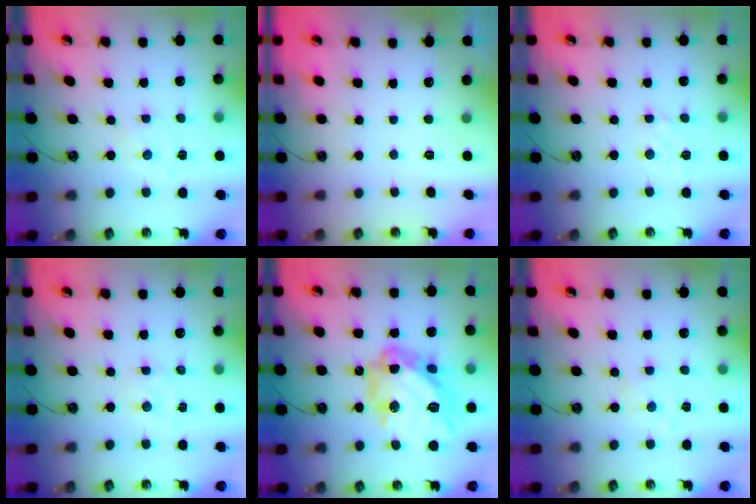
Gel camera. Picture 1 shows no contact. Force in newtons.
{"total": 0.0}
{"total": 3.6, "press": 3.6, "slide": 0.5}
{"total": 2.0, "press": 2.0, "slide": 0.3}
{"total": 22.0, "press": 21.9, "slide": 2.2}
{"total": 1.3, "press": 1.3, "slide": 0.2}